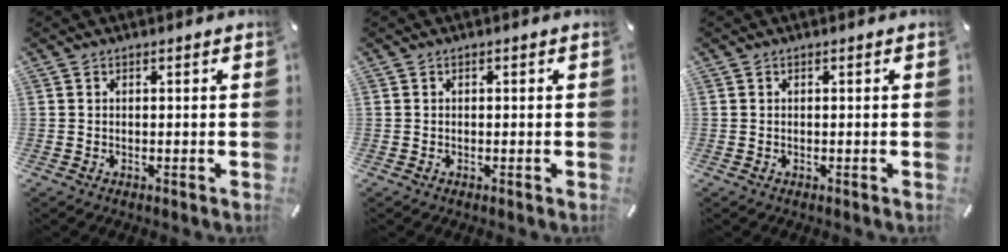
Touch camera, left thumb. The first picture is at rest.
{"total": 0.0}
{"total": 0.0}